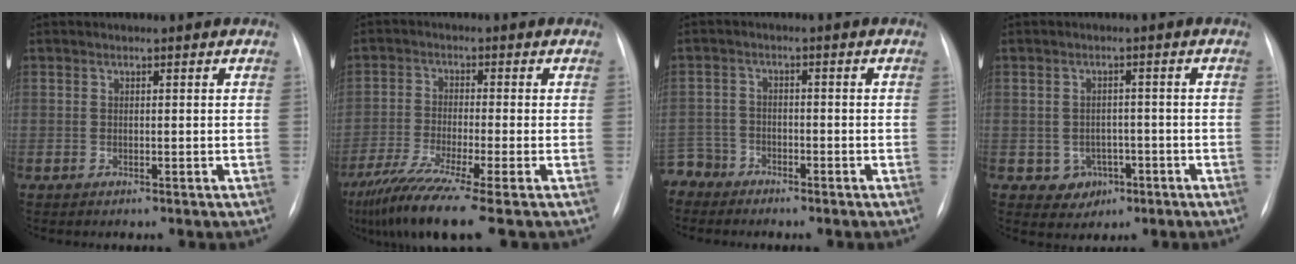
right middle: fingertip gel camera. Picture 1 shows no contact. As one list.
[{"total": 10.5, "force": [-7.2, -1.0, 7.7], "torque": [-0.135, -0.035, -0.124]}, {"total": 4.8, "force": [-4.2, 2.4, -0.7], "torque": [0.021, -0.003, -0.084]}, {"total": 3.7, "force": [-1.2, 3.3, 1.2], "torque": [-0.008, 0.009, -0.006]}]